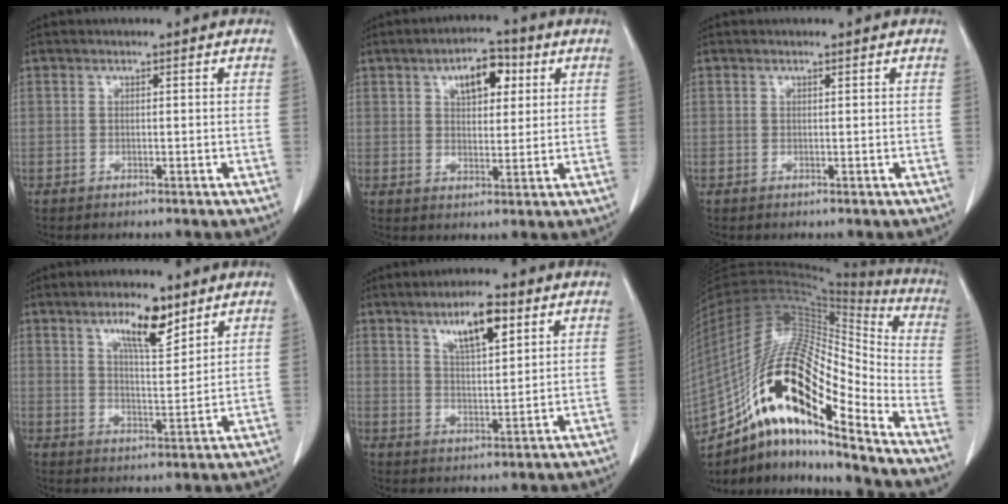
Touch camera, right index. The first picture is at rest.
{"total": 7.0, "force": [3.0, 3.5, 5.3], "torque": [-0.082, 0.012, 0.047]}
{"total": 0.0}
{"total": 7.8, "force": [5.1, 1.7, 5.6], "torque": [-0.100, -0.002, 0.090]}
{"total": 7.6, "force": [4.2, 1.7, 6.1], "torque": [-0.108, 0.001, 0.075]}
{"total": 27.2, "force": [-15.0, 6.4, 21.8], "torque": [-0.427, -0.003, -0.264]}